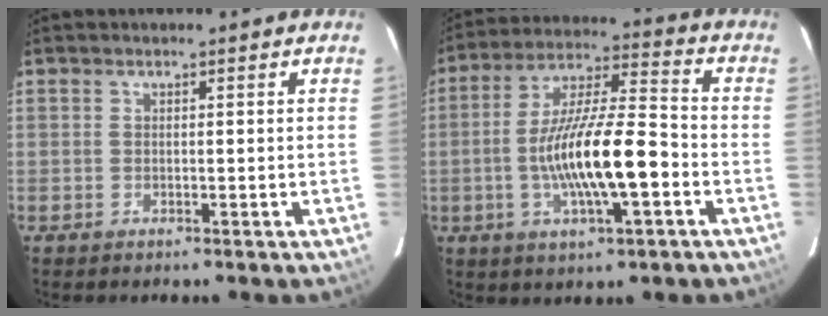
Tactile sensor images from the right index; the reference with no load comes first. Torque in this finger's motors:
{"motor_torque": [0.90, 0.30, 0.99, 0.21]}